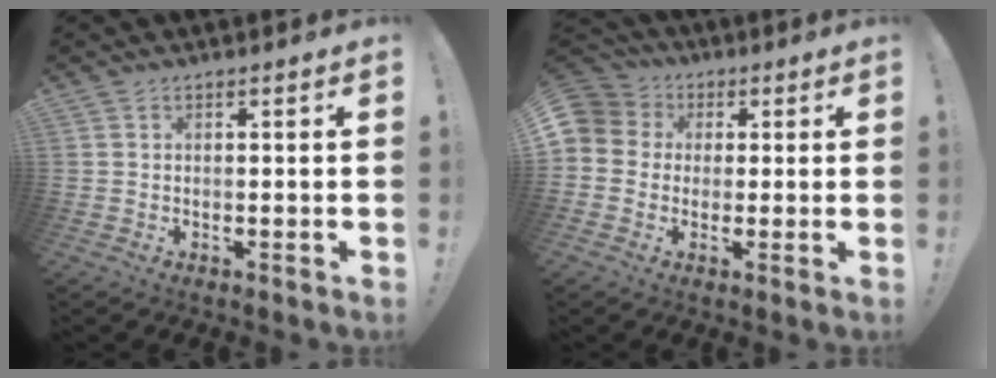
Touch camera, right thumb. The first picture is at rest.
{"total": 6.5, "force": [0.3, 6.3, 1.9], "torque": [-0.041, 0.006, 0.008]}